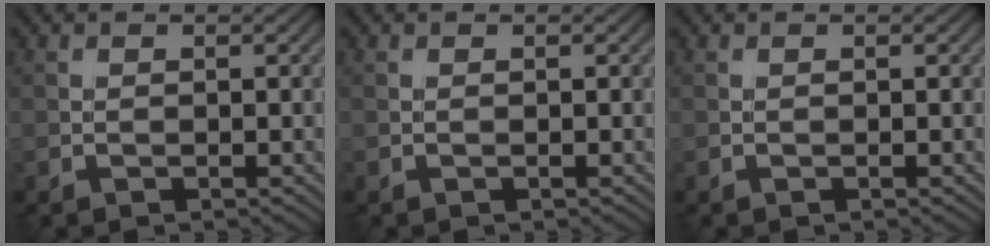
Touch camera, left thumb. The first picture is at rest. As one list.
[{"total": 0.0}, {"total": 0.0}]